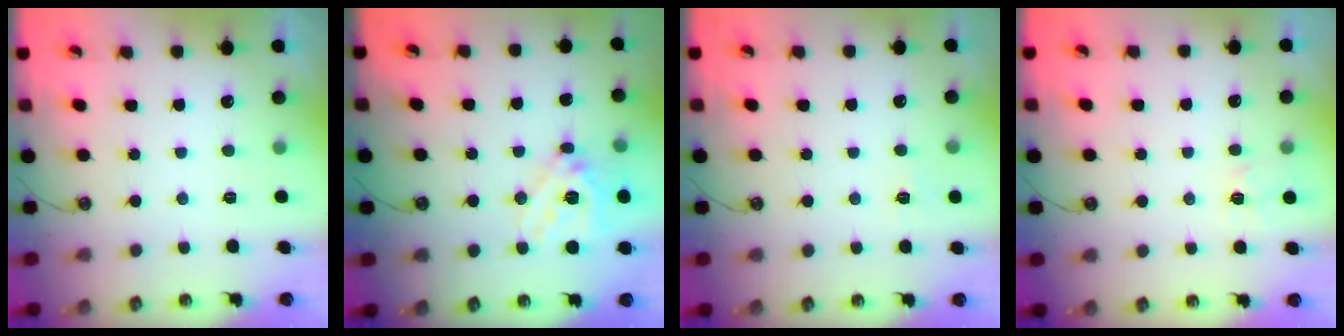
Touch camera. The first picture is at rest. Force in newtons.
{"total": 17.3, "press": 17.1, "slide": 2.6}
{"total": 4.3, "press": 4.3, "slide": 0.4}
{"total": 3.5, "press": 3.4, "slide": 0.5}